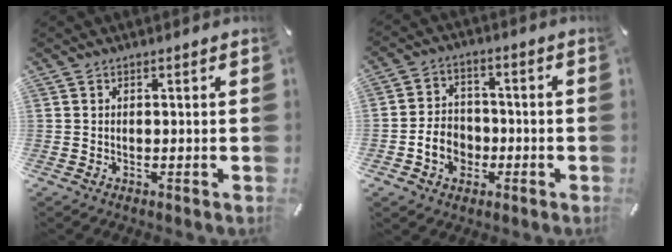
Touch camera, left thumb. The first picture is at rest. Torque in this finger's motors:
{"motor_torque": [-0.23, 0.43, 0.22, -0.09, 0.13]}